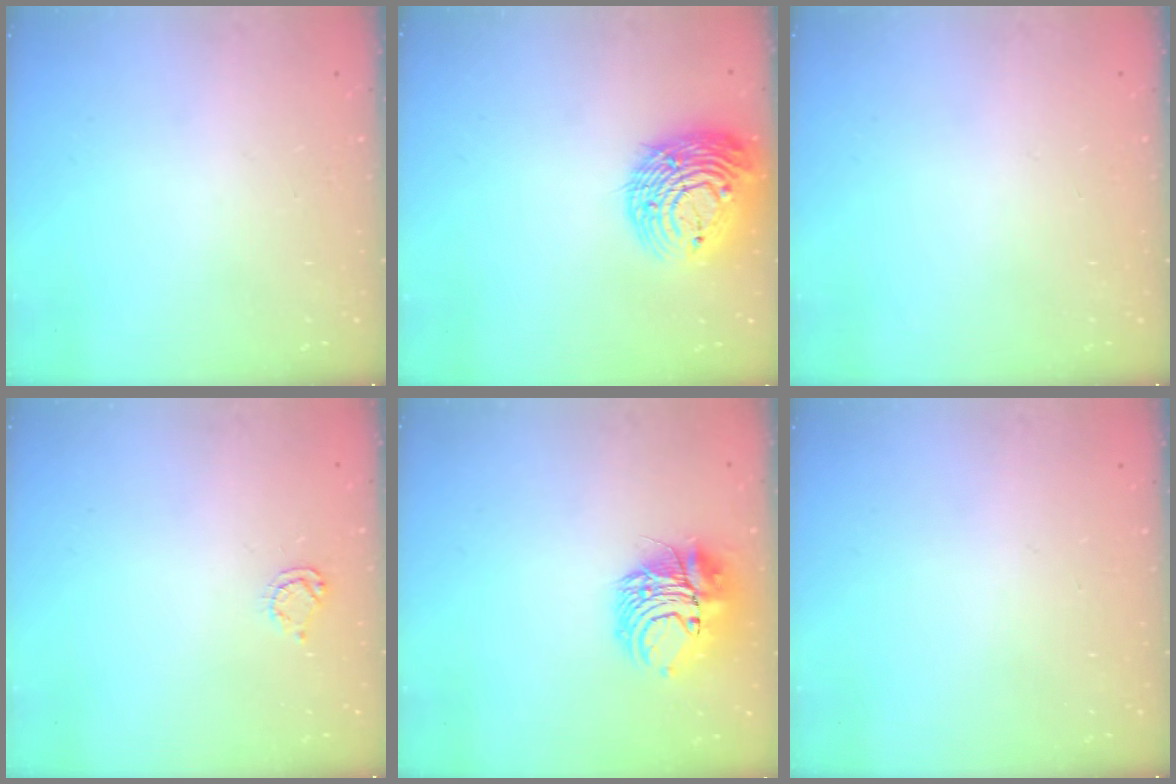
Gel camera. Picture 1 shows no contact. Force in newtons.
{"total": 16.6, "press": 16.5, "slide": 2.2}
{"total": 0.0}
{"total": 4.2, "press": 4.2, "slide": 0.3}
{"total": 10.9, "press": 10.8, "slide": 1.5}
{"total": 0.0}